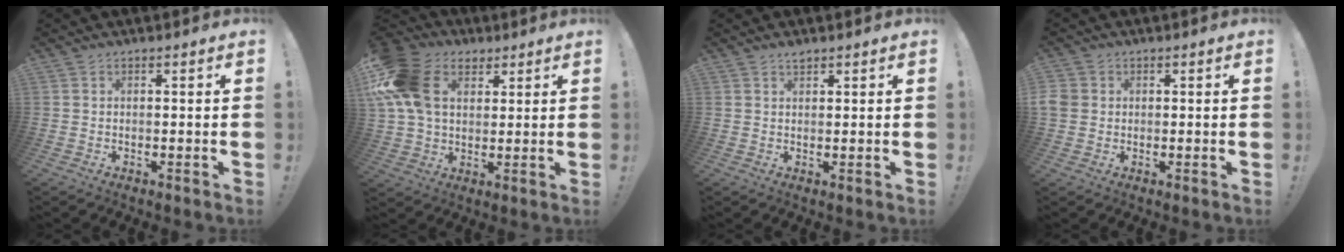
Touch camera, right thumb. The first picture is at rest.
{"total": 18.7, "force": [6.4, 13.2, 11.5], "torque": [-0.225, -0.007, 0.123]}
{"total": 1.5, "force": [1.3, 0.4, 0.5], "torque": [-0.002, -0.006, 0.023]}
{"total": 3.5, "force": [0.5, 3.2, 1.3], "torque": [-0.029, 0.002, 0.010]}